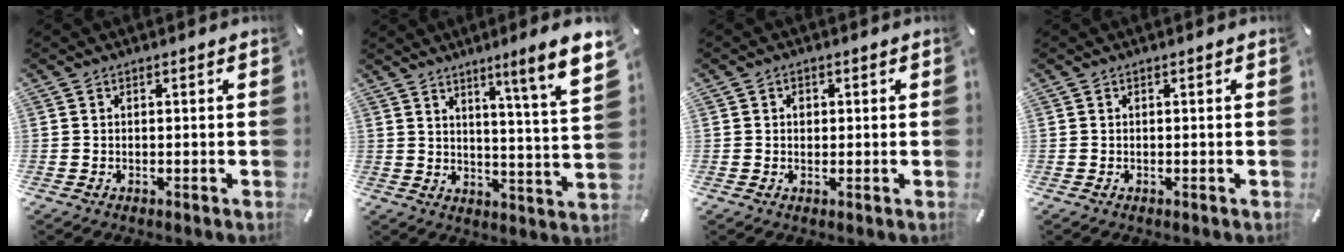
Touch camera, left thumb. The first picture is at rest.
{"total": 10.2, "force": [6.6, -0.7, 7.7], "torque": [-0.115, -0.053, 0.097]}
{"total": 1.5, "force": [0.2, 1.3, 0.7], "torque": [0.001, 0.001, -0.001]}
{"total": 0.0}